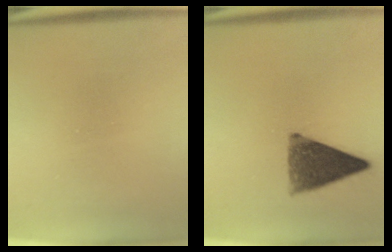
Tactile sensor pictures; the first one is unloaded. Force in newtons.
{"total": 9.9}